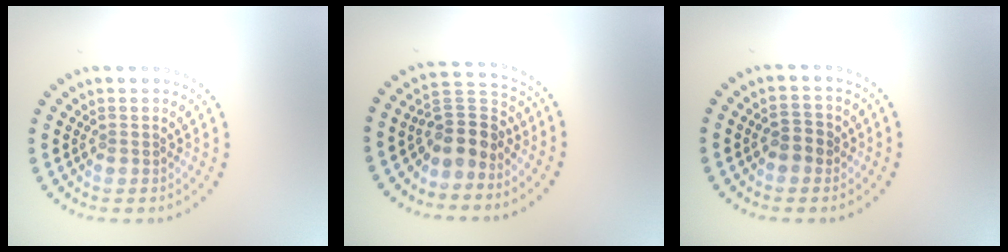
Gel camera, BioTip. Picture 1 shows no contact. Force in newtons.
{"total": 4.0, "press": 3.4, "slide": 2.1}
{"total": 1.4, "press": 1.3, "slide": 0.5}